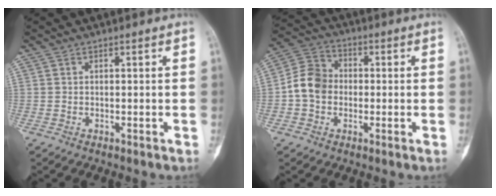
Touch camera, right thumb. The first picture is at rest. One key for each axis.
{"total": 8.2, "fx": -0.9, "fy": 6.8, "fz": 4.4, "tx": -0.066, "ty": 0.025, "tz": -0.030}